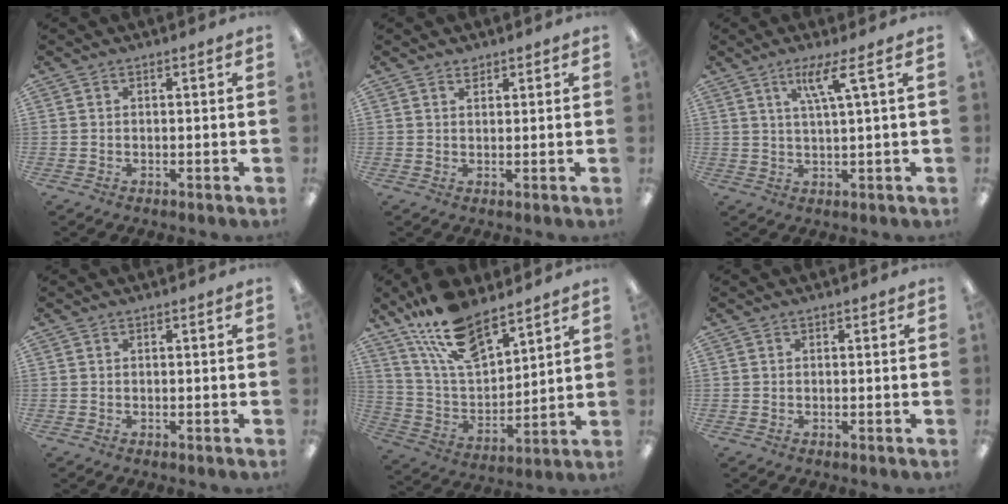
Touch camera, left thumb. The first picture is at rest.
{"total": 1.4, "force": [1.3, 0.5, 0.3], "torque": [-0.001, -0.004, 0.022]}
{"total": 6.4, "force": [3.0, 0.2, 5.6], "torque": [-0.119, -0.001, 0.047]}
{"total": 0.0}
{"total": 16.5, "force": [12.4, 6.4, 8.9], "torque": [-0.184, -0.057, 0.224]}
{"total": 0.0}